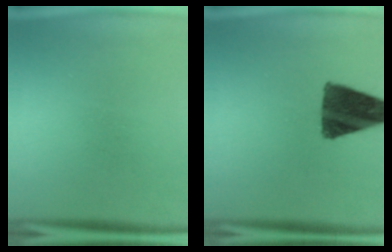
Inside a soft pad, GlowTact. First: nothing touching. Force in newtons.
{"total": 12.4}